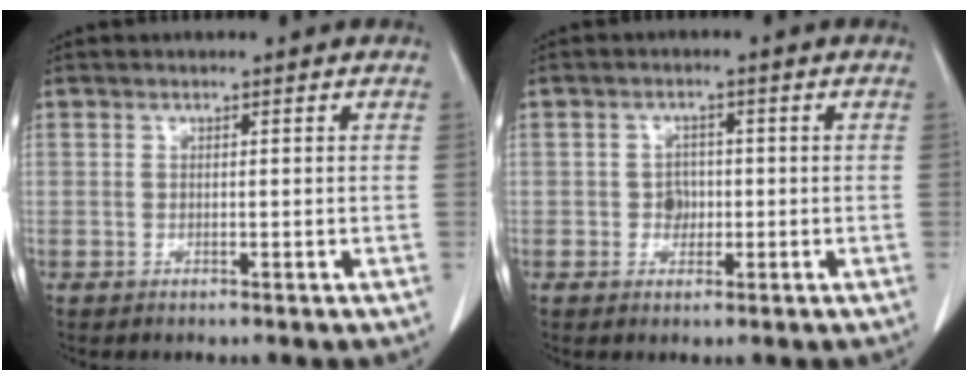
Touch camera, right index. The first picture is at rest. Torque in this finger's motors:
{"motor_torque": [0.20, -0.04, 0.15, 0.03]}